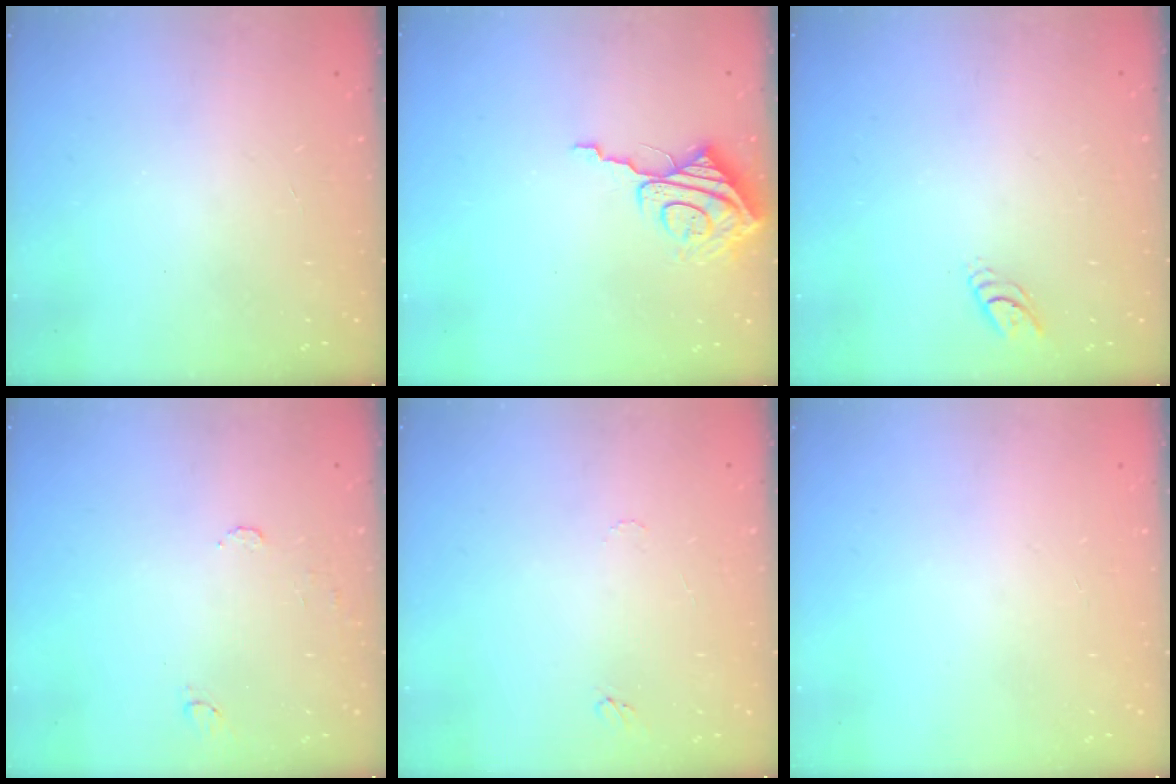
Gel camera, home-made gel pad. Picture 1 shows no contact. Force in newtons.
{"total": 9.1, "press": 9.0, "slide": 1.0}
{"total": 3.9, "press": 3.9, "slide": 0.5}
{"total": 6.1, "press": 6.1, "slide": 0.5}
{"total": 4.9, "press": 4.9, "slide": 0.5}
{"total": 0.0}